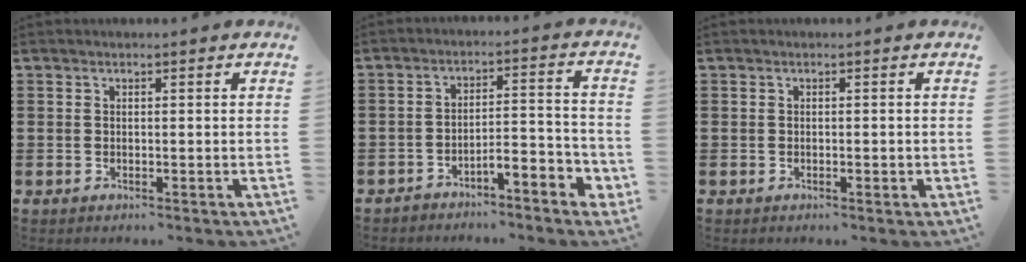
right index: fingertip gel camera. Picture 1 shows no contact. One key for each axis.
{"total": 3.9, "fx": -3.7, "fy": 0.3, "fz": 1.4, "tx": -0.029, "ty": -0.006, "tz": -0.077}
{"total": 0.6, "fx": -0.2, "fy": 0.2, "fz": 0.5, "tx": -0.011, "ty": -0.002, "tz": -0.003}